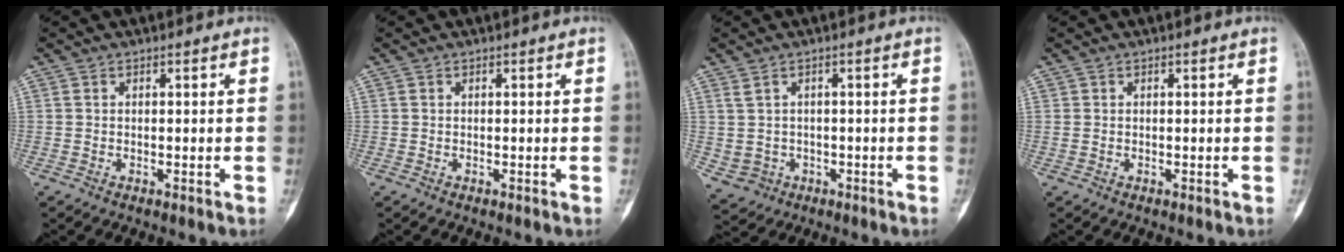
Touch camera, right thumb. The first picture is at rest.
{"total": 0.0}
{"total": 4.1, "force": [-0.2, 3.7, 1.8], "torque": [-0.030, 0.005, 0.011]}
{"total": 0.6, "force": [0.1, 0.5, 0.4], "torque": [-0.008, 0.004, 0.003]}